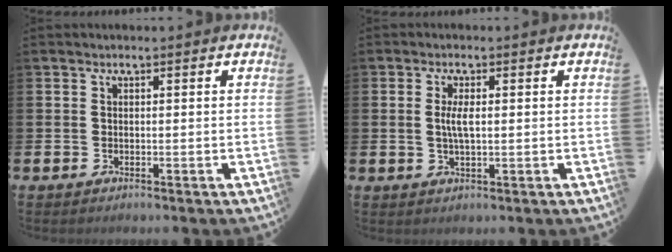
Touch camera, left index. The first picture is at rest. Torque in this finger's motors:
{"motor_torque": [0.53, 0.12, 0.07, 0.12]}